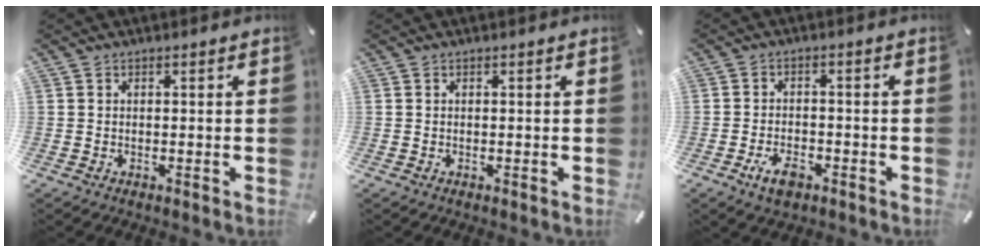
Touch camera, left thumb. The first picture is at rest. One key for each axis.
{"total": 0.0}
{"total": 5.1, "fx": -2.7, "fy": 2.8, "fz": 3.3, "tx": -0.070, "ty": 0.010, "tz": -0.051}